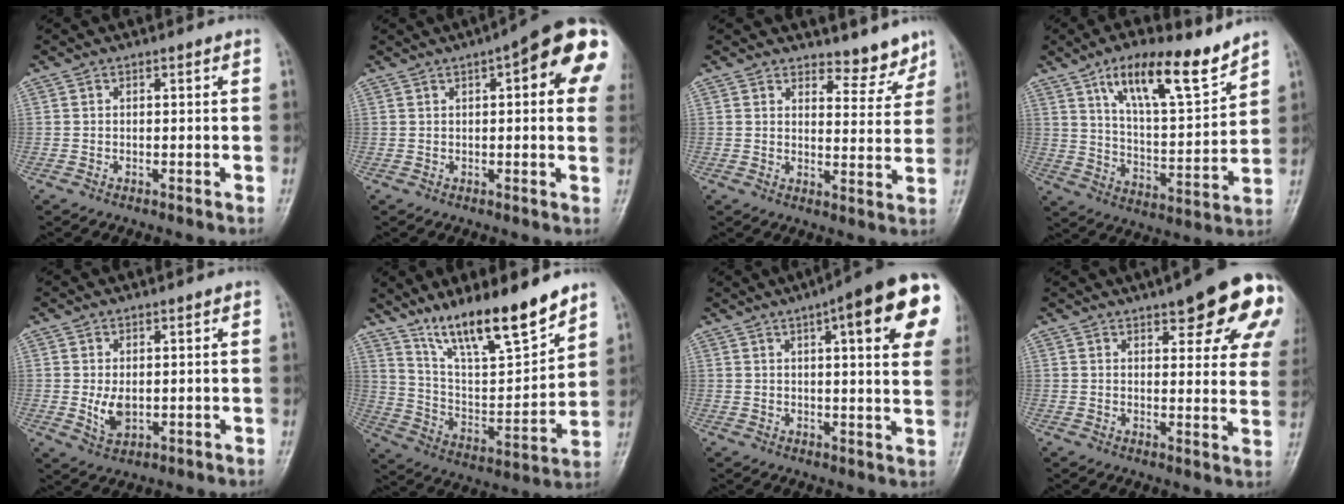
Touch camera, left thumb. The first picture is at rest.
{"total": 15.9, "force": [5.2, 4.7, 14.2], "torque": [-0.167, 0.008, 0.053]}
{"total": 5.9, "force": [5.3, 2.3, 1.1], "torque": [0.008, -0.051, 0.072]}
{"total": 15.8, "force": [10.5, 4.7, 10.8], "torque": [-0.155, -0.059, 0.186]}
{"total": 4.0, "force": [0.0, 2.5, 3.1], "torque": [-0.050, -0.009, 0.009]}
{"total": 18.0, "force": [13.4, 4.0, 11.4], "torque": [-0.162, -0.076, 0.243]}
{"total": 19.4, "force": [7.8, 4.4, 17.2], "torque": [-0.211, -0.006, 0.092]}
{"total": 19.0, "force": [9.8, 6.2, 15.0], "torque": [-0.161, -0.024, 0.112]}